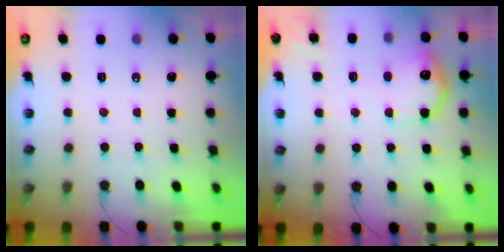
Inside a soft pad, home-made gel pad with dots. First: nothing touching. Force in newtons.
{"total": 13.5, "press": 13.5, "slide": 0.2}